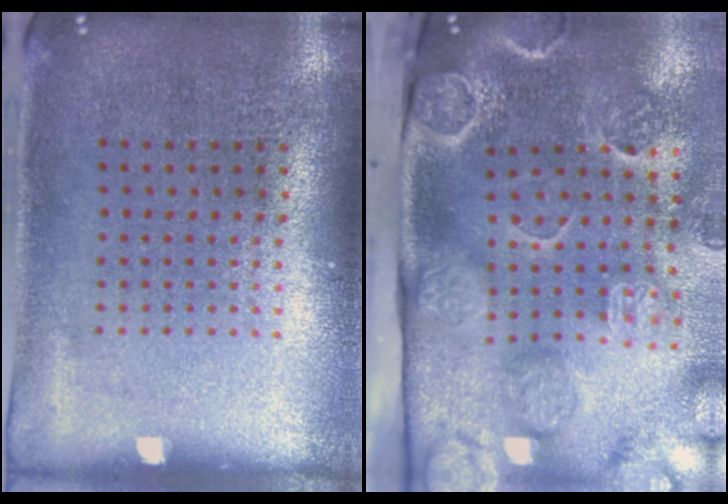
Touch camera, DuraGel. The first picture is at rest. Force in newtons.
{"total": 4.6, "press": 3.5, "slide": 3.0}